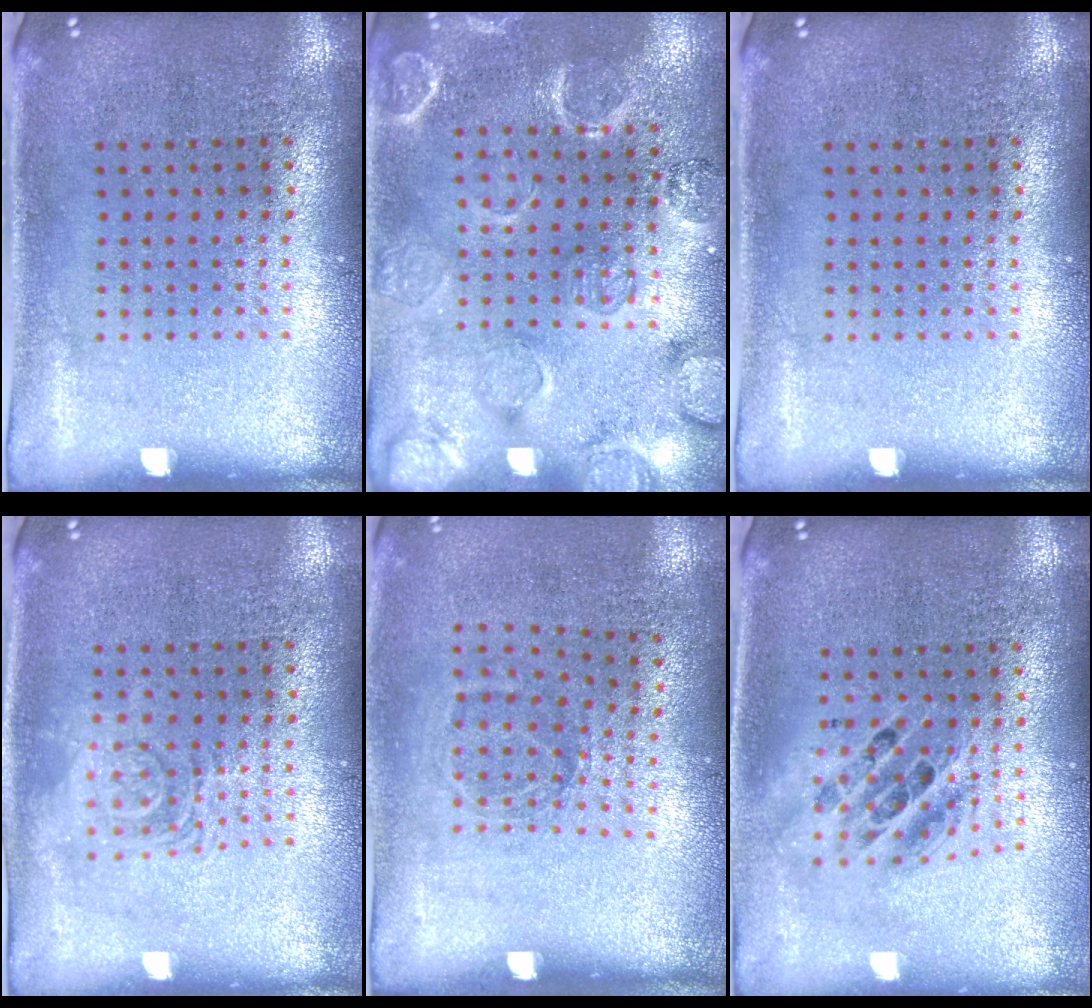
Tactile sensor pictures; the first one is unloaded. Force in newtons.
{"total": 2.4, "press": 2.2, "slide": 0.8}
{"total": 0.0}
{"total": 1.2, "press": 1.2, "slide": 0.2}
{"total": 1.1, "press": 0.8, "slide": 0.7}
{"total": 1.7, "press": 1.4, "slide": 1.0}